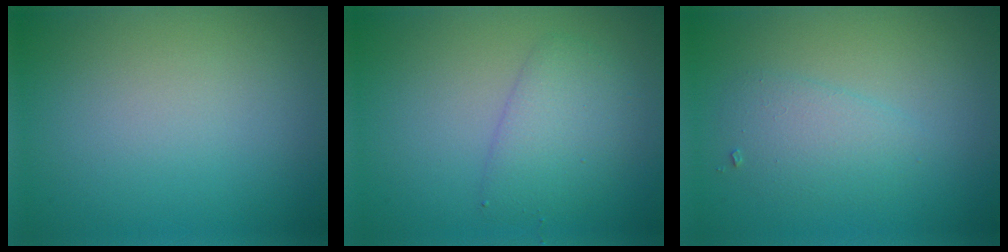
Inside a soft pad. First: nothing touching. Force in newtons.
{"total": 3.0, "press": 3.0, "slide": 0.1}
{"total": 2.2, "press": 2.2, "slide": 0.1}